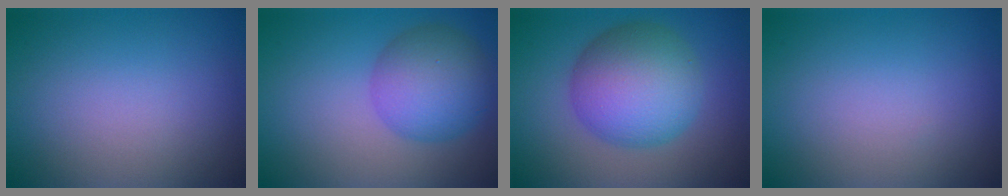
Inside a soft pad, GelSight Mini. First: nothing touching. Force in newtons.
{"total": 6.1, "press": 6.1, "slide": 0.2}
{"total": 8.7, "press": 8.7, "slide": 0.1}
{"total": 0.0}